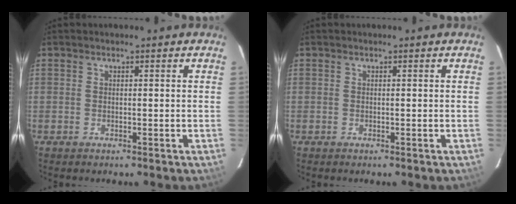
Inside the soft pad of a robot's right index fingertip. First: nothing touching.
{"total": 0.0}